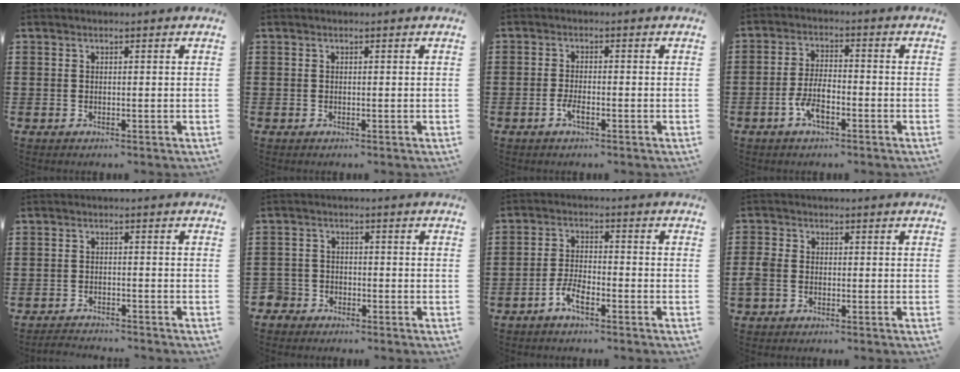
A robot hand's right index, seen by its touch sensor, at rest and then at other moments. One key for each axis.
{"total": 0.0}
{"total": 2.3, "fx": -1.1, "fy": 0.6, "fz": 1.9, "tx": -0.042, "ty": -0.003, "tz": -0.022}
{"total": 5.3, "fx": -2.4, "fy": 2.1, "fz": 4.3, "tx": -0.098, "ty": 0.000, "tz": -0.049}
{"total": 2.3, "fx": -2.3, "fy": 0.1, "fz": -0.4, "tx": -0.001, "ty": 0.003, "tz": -0.052}
{"total": 2.7, "fx": -2.1, "fy": 1.7, "fz": 0.0, "tx": -0.017, "ty": -0.001, "tz": -0.049}
{"total": 3.8, "fx": -2.7, "fy": 1.1, "fz": 2.4, "tx": -0.065, "ty": -0.001, "tz": -0.058}
{"total": 2.6, "fx": -1.1, "fy": 1.9, "fz": 1.4, "tx": -0.050, "ty": -0.005, "tz": -0.028}